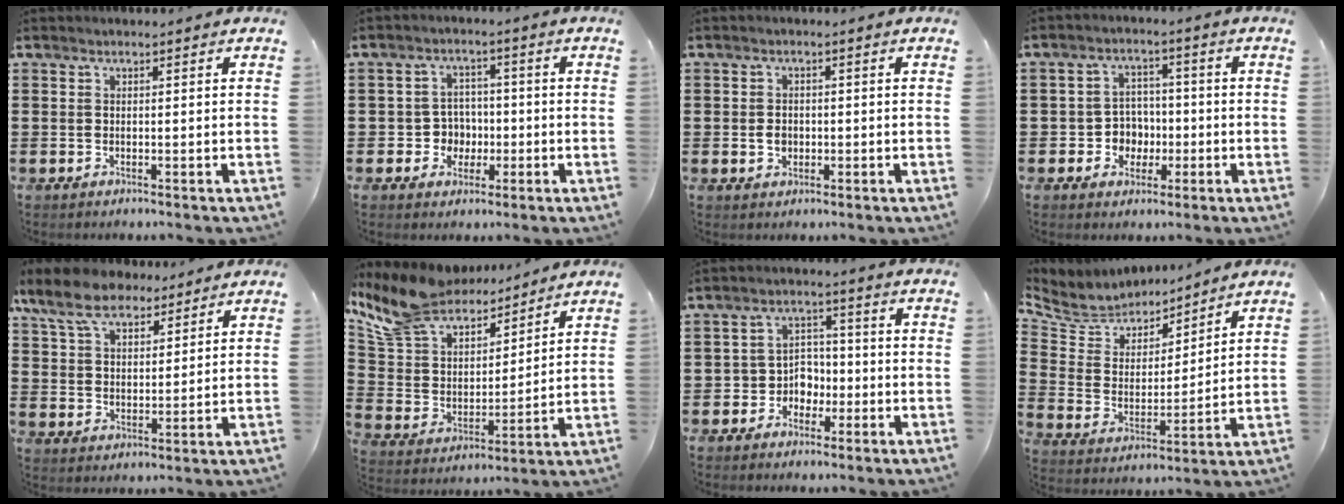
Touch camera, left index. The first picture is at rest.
{"total": 4.3, "force": [-0.9, 4.1, 1.3], "torque": [-0.039, 0.009, -0.018]}
{"total": 2.0, "force": [-0.2, 1.6, 1.3], "torque": [-0.027, 0.005, -0.005]}
{"total": 4.8, "force": [-1.2, 4.4, 1.6], "torque": [-0.043, 0.012, -0.024]}
{"total": 9.7, "force": [7.5, 4.1, 4.5], "torque": [-0.114, -0.005, 0.142]}
{"total": 9.8, "force": [9.1, 3.1, 2.2], "torque": [-0.092, -0.055, 0.165]}
{"total": 4.5, "force": [-2.1, 3.8, 1.1], "torque": [-0.034, 0.011, -0.043]}
{"total": 6.5, "force": [6.1, 2.4, 0.2], "torque": [-0.048, -0.040, 0.106]}